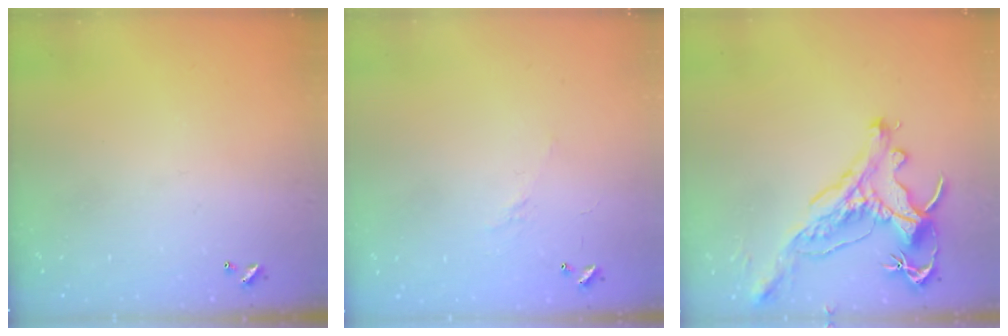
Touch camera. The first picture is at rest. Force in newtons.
{"total": 6.2, "press": 6.2, "slide": 0.8}
{"total": 1.2, "press": 0.9, "slide": 0.9}